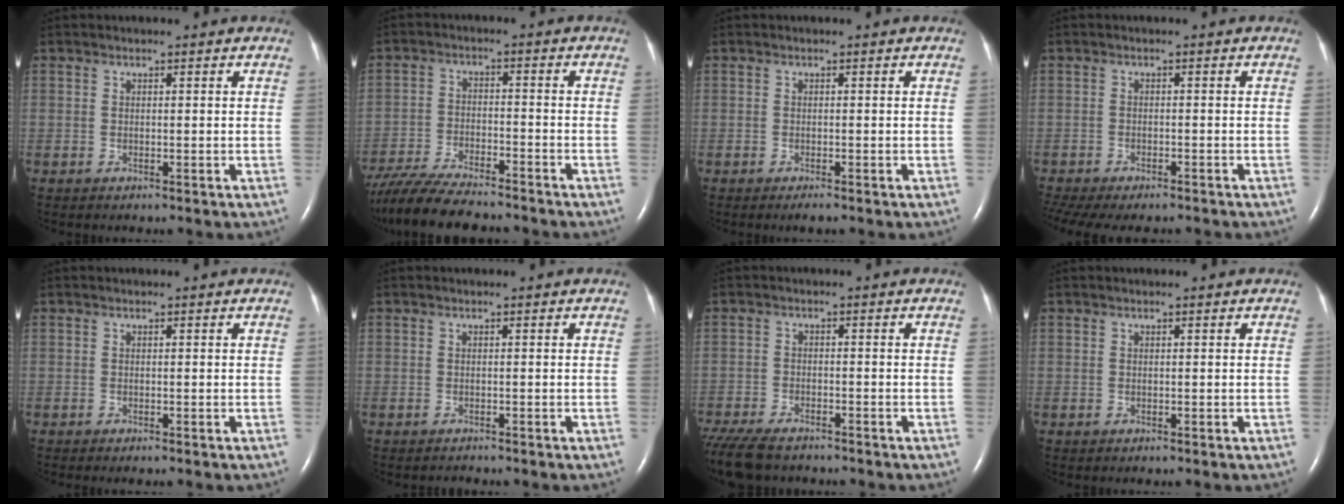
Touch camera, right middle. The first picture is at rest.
{"total": 13.8, "force": [-12.0, 2.0, 6.4], "torque": [-0.120, -0.022, -0.193]}
{"total": 0.9, "force": [-0.7, 0.0, 0.6], "torque": [-0.014, -0.003, -0.010]}
{"total": 12.8, "force": [-10.6, 3.8, 6.0], "torque": [-0.137, -0.009, -0.141]}
{"total": 0.9, "force": [-0.8, 0.1, 0.5], "torque": [-0.007, -0.002, -0.009]}
{"total": 0.6, "force": [-0.6, 0.0, -0.1], "torque": [-0.005, -0.004, -0.008]}
{"total": 10.9, "force": [-8.9, 3.5, 5.2], "torque": [-0.112, -0.020, -0.144]}
{"total": 0.0}